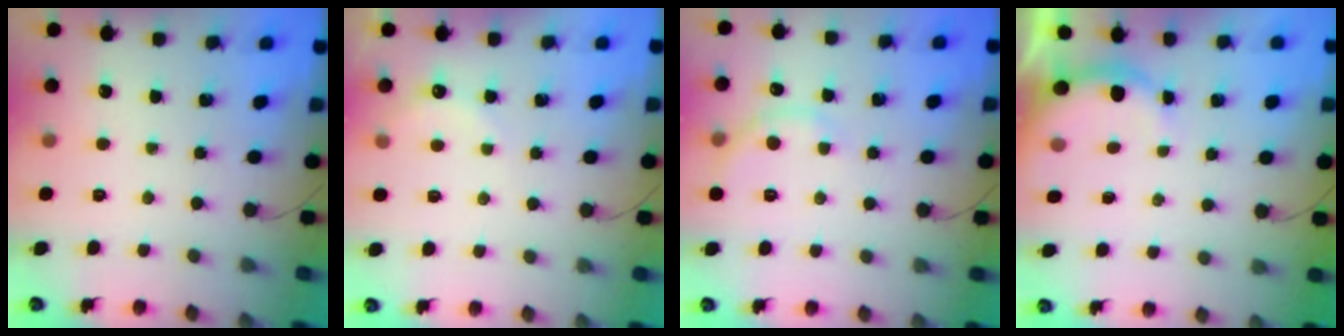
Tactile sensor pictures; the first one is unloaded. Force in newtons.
{"total": 3.9, "press": 3.7, "slide": 1.2}
{"total": 3.3, "press": 3.1, "slide": 1.2}
{"total": 3.3, "press": 3.2, "slide": 0.8}